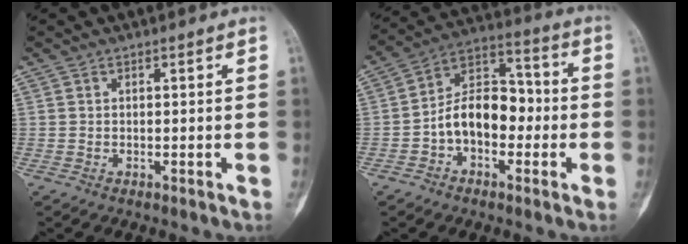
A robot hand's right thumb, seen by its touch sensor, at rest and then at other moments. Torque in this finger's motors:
{"motor_torque": [0.14, 0.14, 0.44, -0.42, 0.21]}